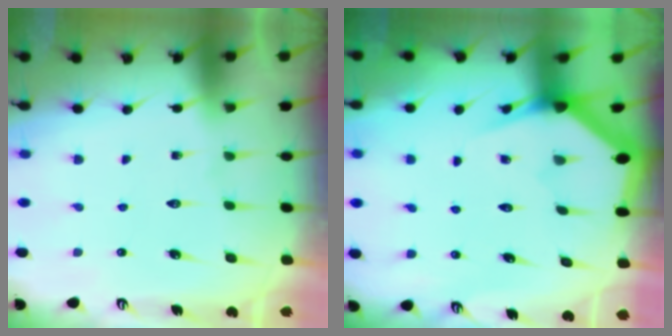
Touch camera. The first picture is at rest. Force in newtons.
{"total": 2.8, "press": 2.8, "slide": 0.0}